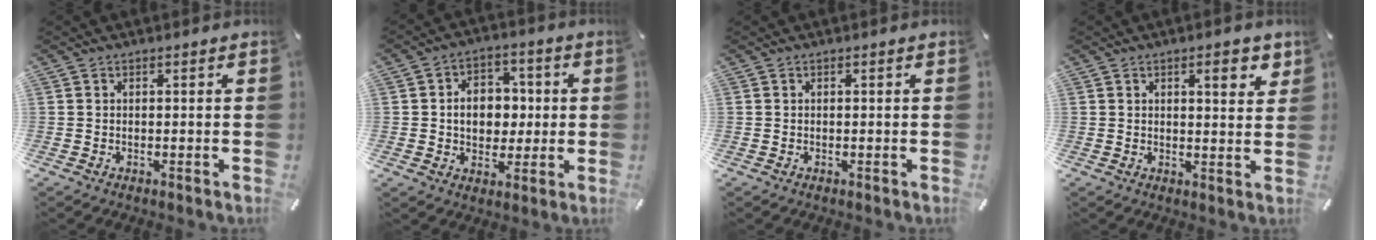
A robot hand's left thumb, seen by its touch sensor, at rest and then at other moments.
{"total": 9.1, "force": [0.0, 7.5, 5.2], "torque": [-0.075, 0.013, 0.001]}
{"total": 0.0}
{"total": 4.9, "force": [2.6, 1.6, 3.9], "torque": [-0.048, -0.010, 0.038]}